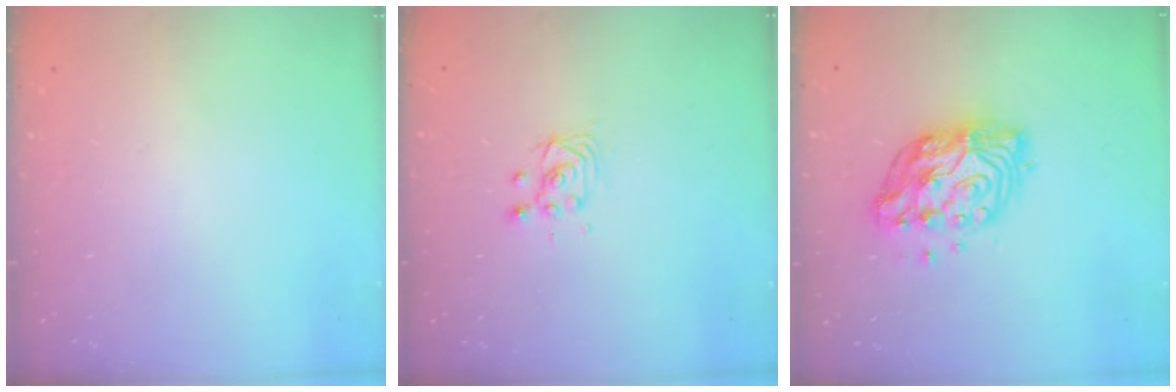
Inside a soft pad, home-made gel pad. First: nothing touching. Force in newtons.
{"total": 3.1, "press": 3.1, "slide": 0.3}
{"total": 12.5, "press": 12.5, "slide": 1.1}